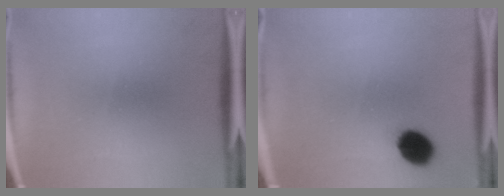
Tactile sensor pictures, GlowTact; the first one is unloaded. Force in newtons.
{"total": 8.7}